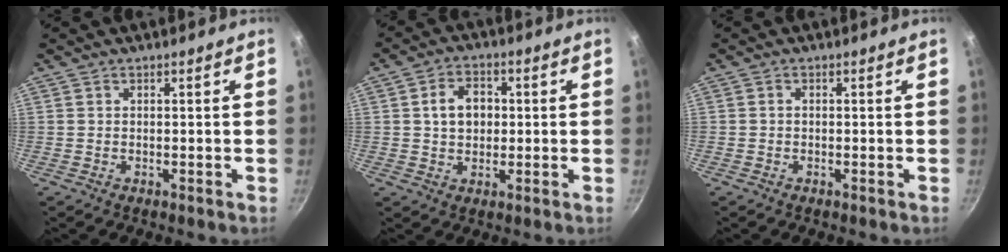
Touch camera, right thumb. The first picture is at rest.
{"total": 7.0, "force": [0.8, 5.2, 4.5], "torque": [-0.052, 0.011, 0.009]}
{"total": 0.5, "force": [-0.1, 0.4, 0.3], "torque": [-0.005, 0.004, -0.002]}